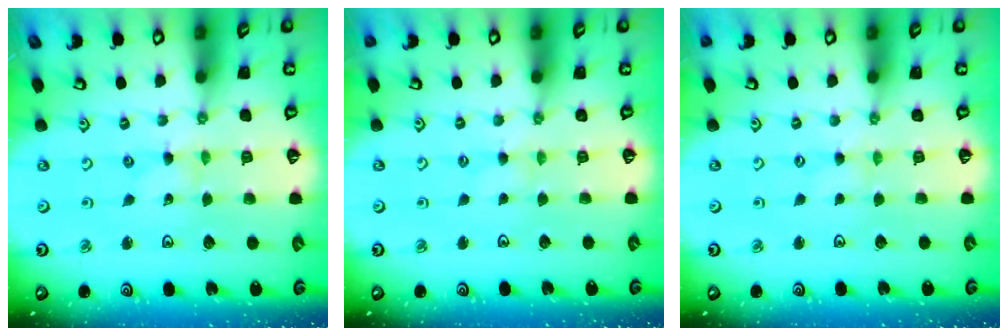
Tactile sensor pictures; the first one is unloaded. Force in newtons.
{"total": 0.9, "press": 0.9, "slide": 0.2}
{"total": 0.0}